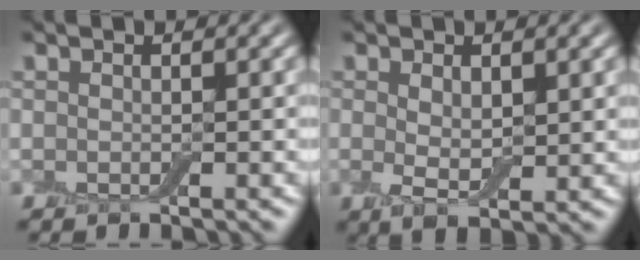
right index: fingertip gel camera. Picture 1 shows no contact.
{"total": 3.1, "force": [0.5, 1.5, 2.7], "torque": [-0.051, -0.006, 0.013]}